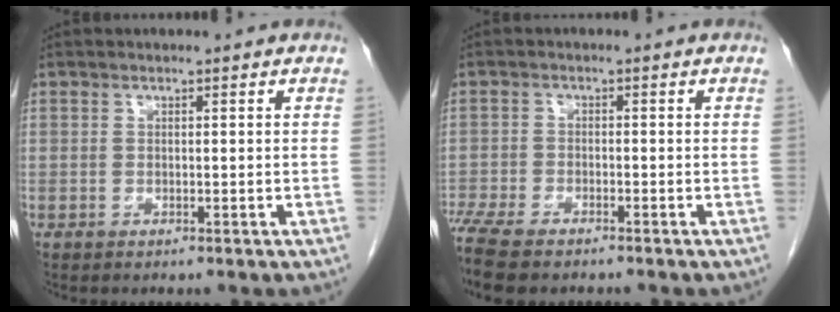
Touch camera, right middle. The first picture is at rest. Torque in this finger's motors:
{"motor_torque": [1.19, -0.95, 0.74, 0.21]}